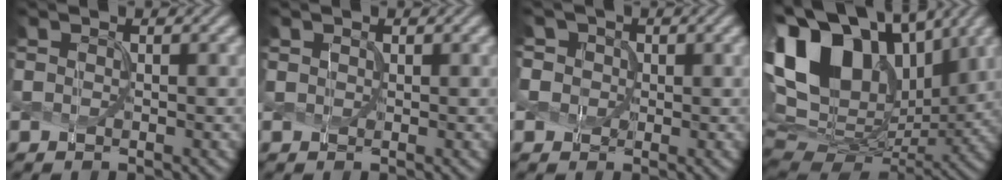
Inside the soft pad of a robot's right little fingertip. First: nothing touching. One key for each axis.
{"total": 0.6, "fx": 0.4, "fy": 0.4, "fz": -0.1, "tx": 0.002, "ty": 0.000, "tz": 0.012}
{"total": 5.2, "fx": 2.0, "fy": 4.4, "fz": 1.9, "tx": -0.039, "ty": 0.023, "tz": 0.007}
{"total": 17.0, "fx": 6.8, "fy": 10.9, "fz": 11.1, "tx": -0.240, "ty": 0.038, "tz": 0.124}